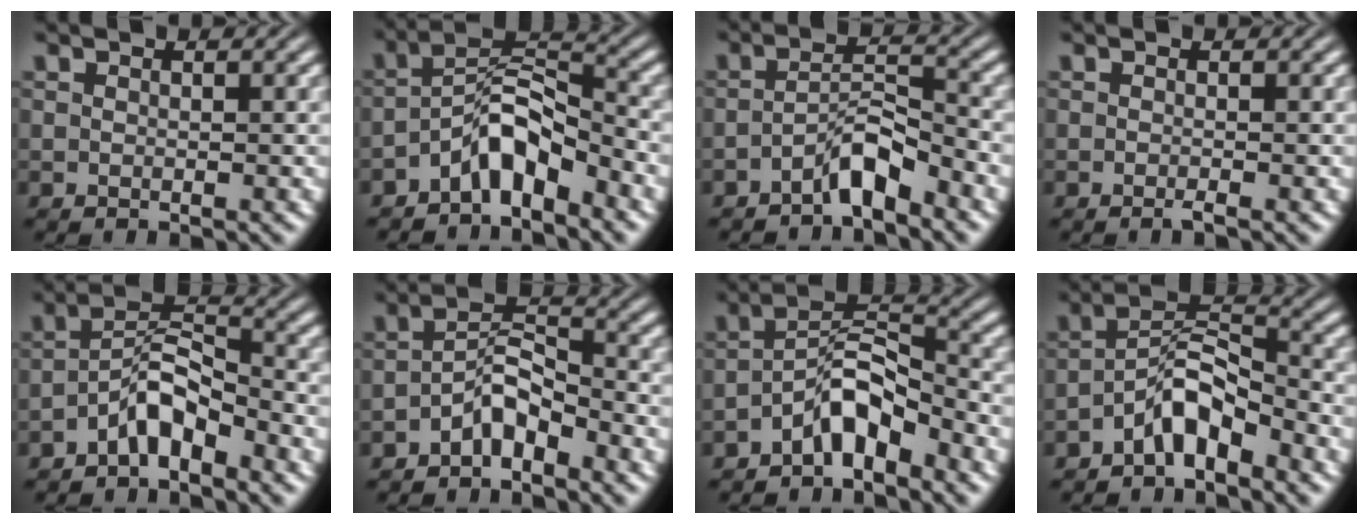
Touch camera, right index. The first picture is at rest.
{"total": 5.1, "force": [-2.6, 2.2, 3.9], "torque": [-0.053, -0.014, -0.038]}
{"total": 3.4, "force": [-2.7, 0.1, 2.1], "torque": [-0.015, -0.009, -0.041]}
{"total": 0.8, "force": [-0.7, -0.1, 0.4], "torque": [-0.005, 0.003, -0.014]}
{"total": 3.9, "force": [-2.3, 1.4, 2.9], "torque": [-0.032, -0.007, -0.036]}
{"total": 3.5, "force": [-2.4, 1.2, 2.2], "torque": [-0.019, -0.008, -0.041]}
{"total": 4.6, "force": [-2.4, 1.7, 3.5], "torque": [-0.046, -0.012, -0.035]}
{"total": 4.2, "force": [-2.4, 1.5, 3.2], "torque": [-0.039, -0.010, -0.036]}